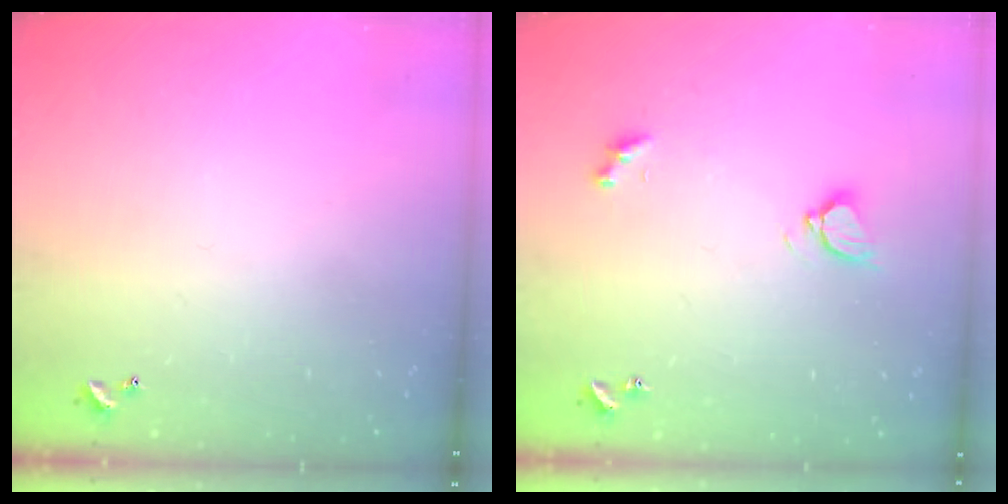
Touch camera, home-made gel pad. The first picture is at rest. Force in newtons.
{"total": 3.4, "press": 3.3, "slide": 0.4}